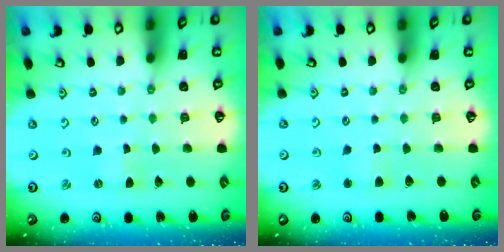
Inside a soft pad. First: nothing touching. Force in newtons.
{"total": 2.6, "press": 2.6, "slide": 0.4}